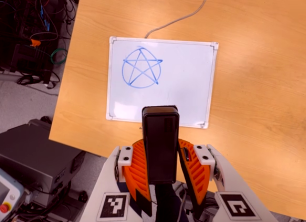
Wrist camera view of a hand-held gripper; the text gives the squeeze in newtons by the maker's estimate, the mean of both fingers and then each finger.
{"total": 5.8, "left": 5.5, "right": 6.1}